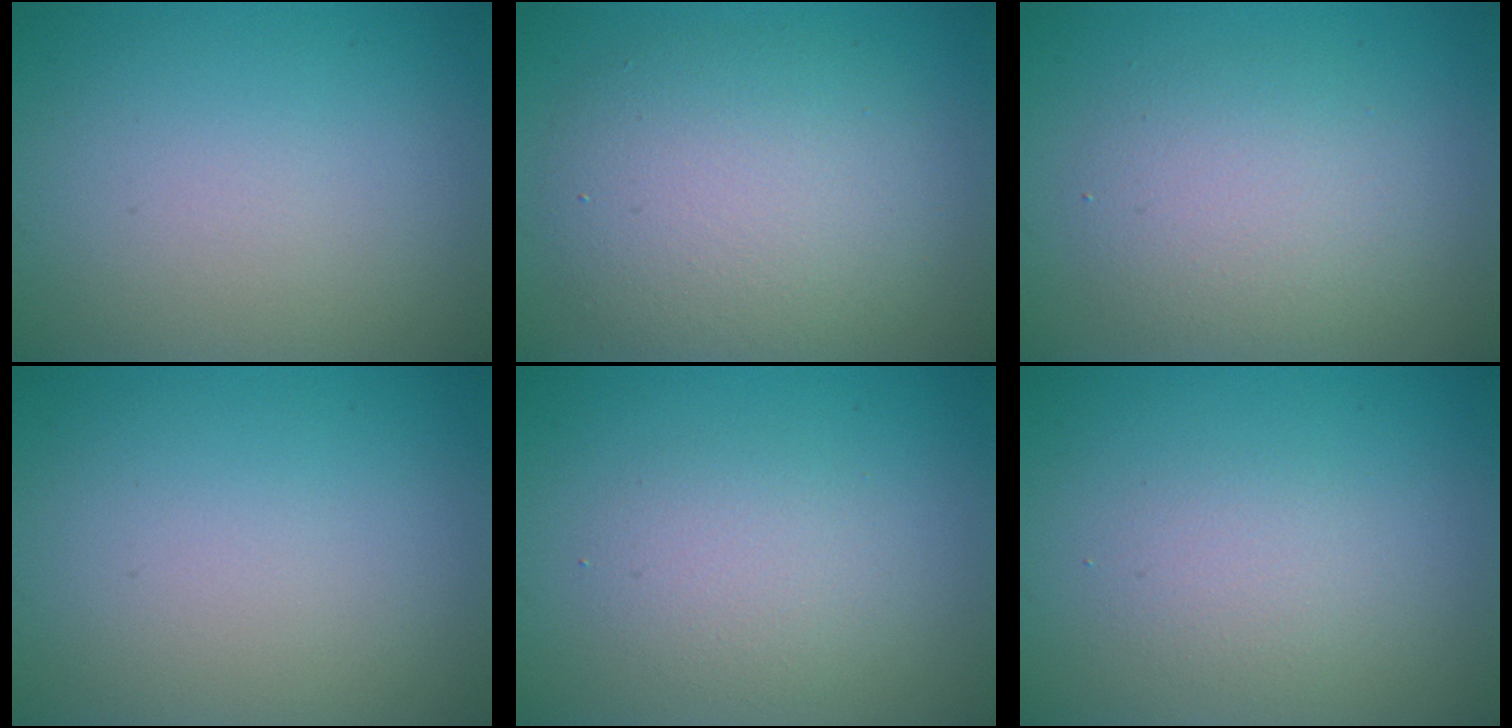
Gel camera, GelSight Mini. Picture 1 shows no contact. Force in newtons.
{"total": 6.7, "press": 6.7, "slide": 0.4}
{"total": 3.8, "press": 3.8, "slide": 0.5}
{"total": 0.0}
{"total": 2.4, "press": 2.4, "slide": 0.0}
{"total": 1.7, "press": 1.7, "slide": 0.0}